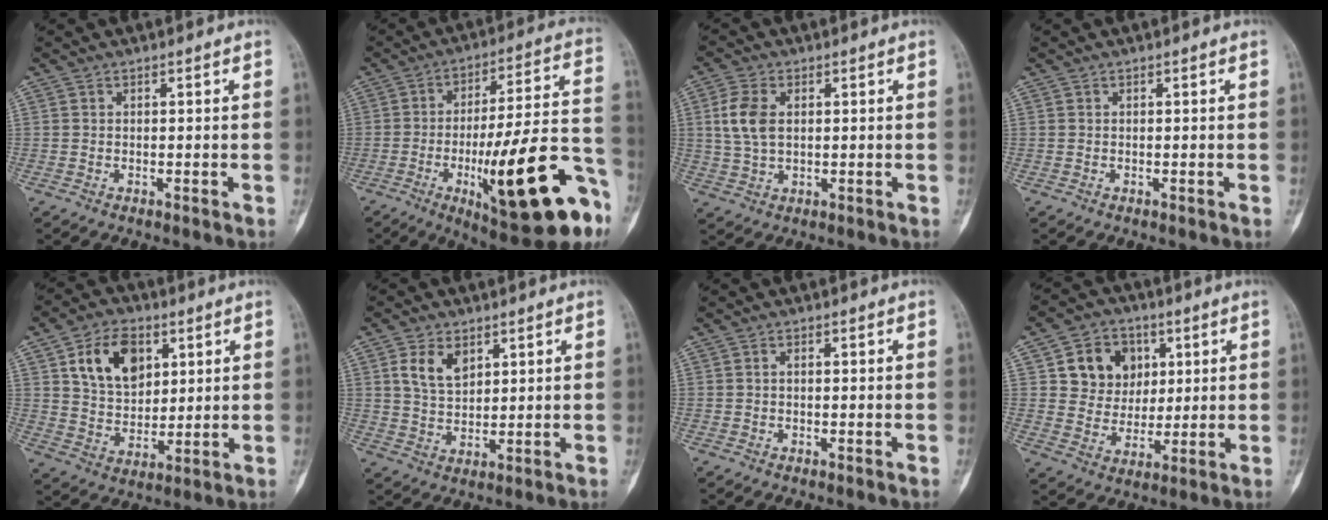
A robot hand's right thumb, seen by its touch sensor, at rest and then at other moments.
{"total": 26.3, "force": [-9.9, 6.7, 23.4], "torque": [-0.310, 0.036, -0.138]}
{"total": 7.0, "force": [1.4, 4.2, 5.4], "torque": [-0.119, 0.003, 0.030]}
{"total": 0.0}
{"total": 12.7, "force": [4.9, 8.6, 7.9], "torque": [-0.103, -0.016, 0.093]}
{"total": 6.6, "force": [2.9, 4.1, 4.2], "torque": [-0.066, -0.014, 0.060]}
{"total": 0.5, "force": [-0.1, 0.3, 0.5], "torque": [-0.007, 0.001, -0.004]}
{"total": 11.4, "force": [3.7, 9.7, 4.5], "torque": [-0.027, -0.009, 0.066]}